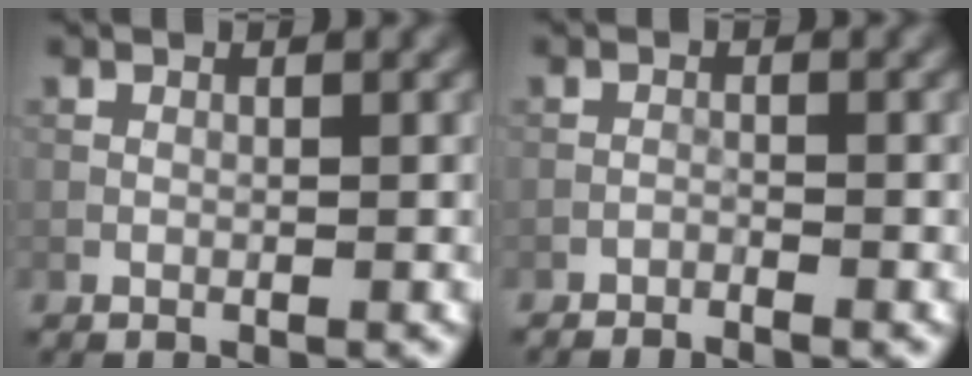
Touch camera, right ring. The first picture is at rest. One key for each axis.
{"total": 1.3, "fx": -1.2, "fy": -0.1, "fz": 0.2, "tx": -0.009, "ty": 0.000, "tz": -0.026}